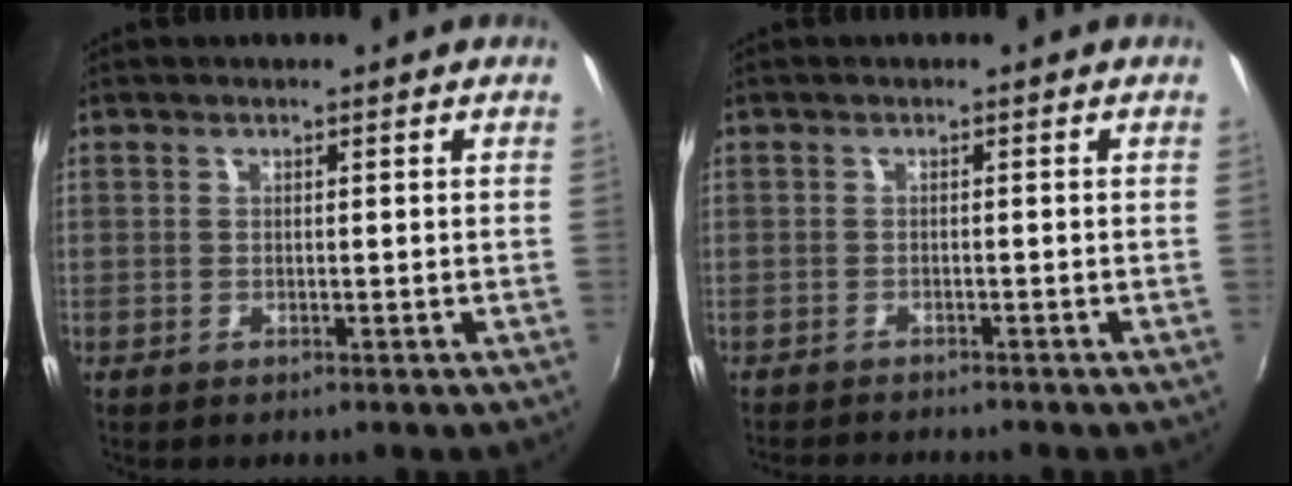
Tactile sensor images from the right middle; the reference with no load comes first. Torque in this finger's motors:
{"motor_torque": [0.02, -0.07, 0.00, 0.01]}